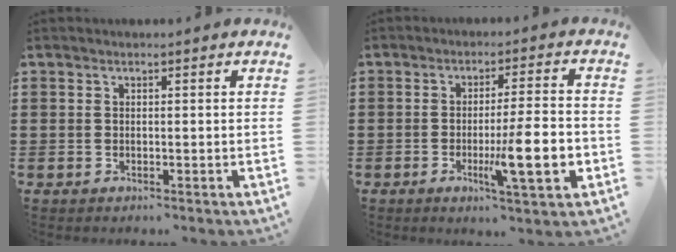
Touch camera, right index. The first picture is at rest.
{"total": 11.4, "force": [-3.0, 1.7, 10.9], "torque": [-0.178, -0.013, -0.049]}